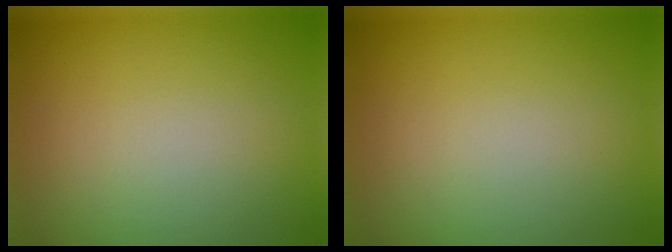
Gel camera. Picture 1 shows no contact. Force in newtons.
{"total": 0.0}